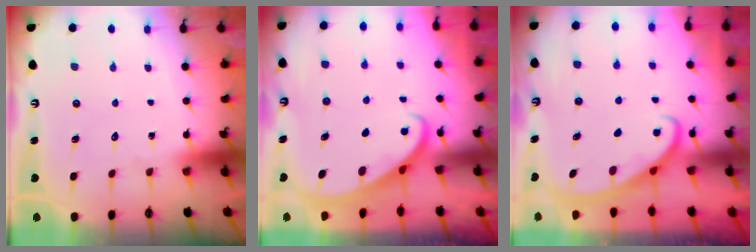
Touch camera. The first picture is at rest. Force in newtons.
{"total": 2.2, "press": 2.2, "slide": 0.3}
{"total": 2.8, "press": 2.8, "slide": 0.3}